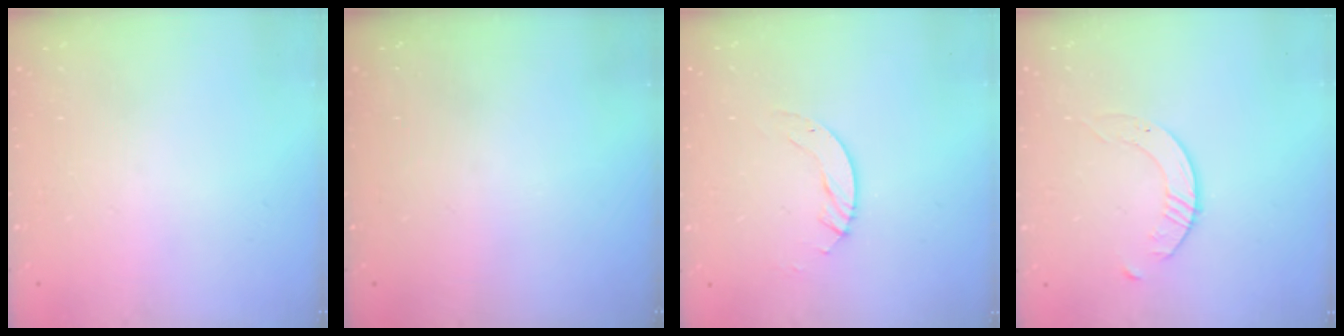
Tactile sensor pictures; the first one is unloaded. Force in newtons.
{"total": 0.0}
{"total": 3.0, "press": 3.0, "slide": 0.2}
{"total": 2.6, "press": 2.6, "slide": 0.3}